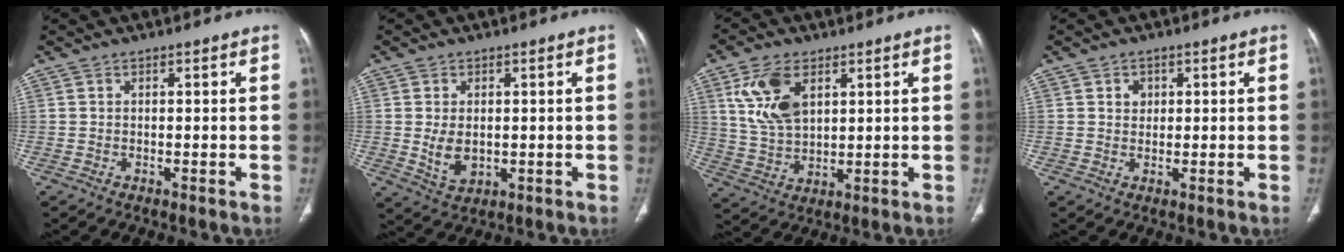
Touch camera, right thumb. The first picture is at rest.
{"total": 5.5, "force": [0.0, 3.7, 4.1], "torque": [-0.066, -0.011, 0.013]}
{"total": 10.9, "force": [4.4, 6.3, 7.8], "torque": [-0.146, -0.011, 0.094]}
{"total": 2.1, "force": [0.7, 1.8, 0.8], "torque": [-0.003, -0.003, 0.012]}